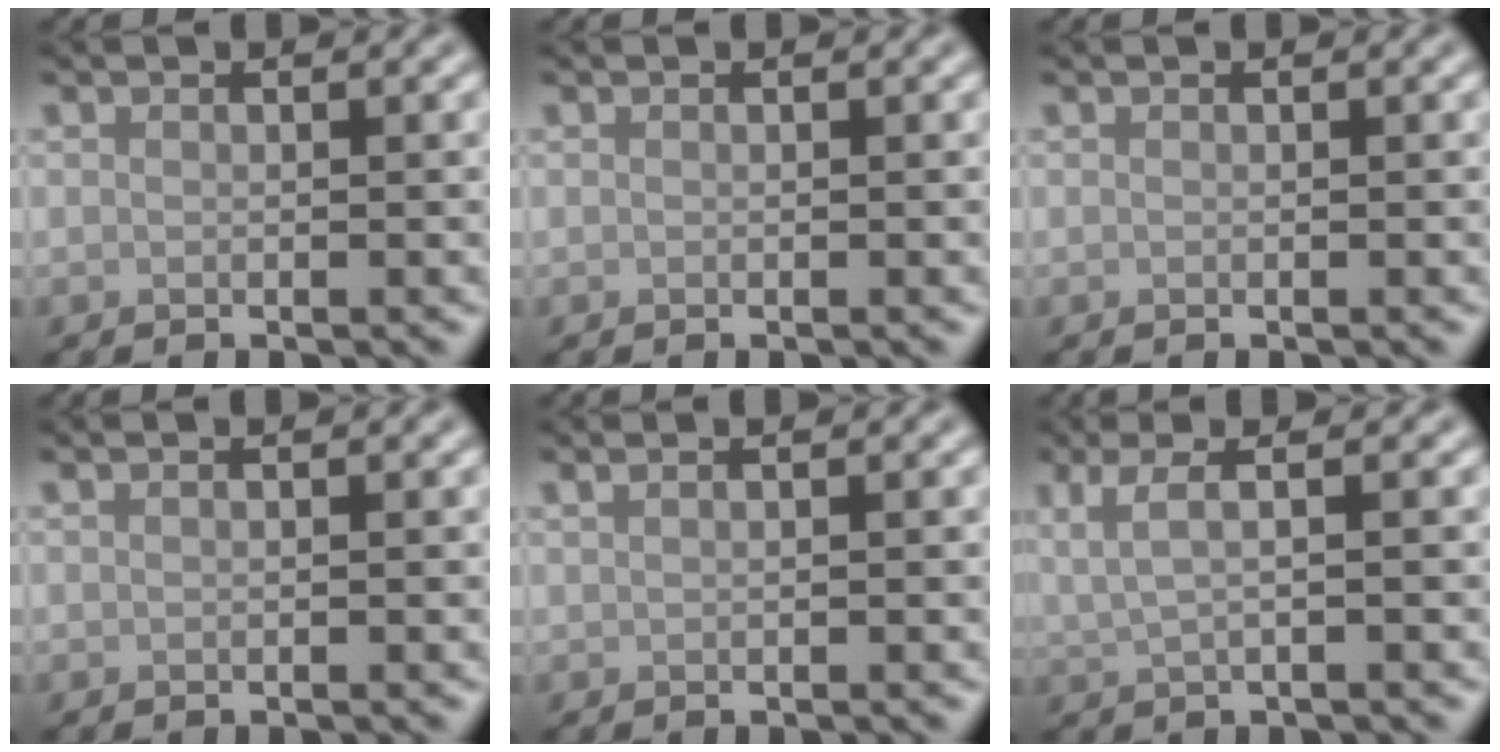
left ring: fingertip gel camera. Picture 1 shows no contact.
{"total": 0.0}
{"total": 0.0}
{"total": 0.7, "force": [0.4, 0.3, 0.5], "torque": [-0.008, 0.004, 0.004]}
{"total": 1.6, "force": [1.0, 0.8, 1.0], "torque": [-0.012, -0.002, 0.006]}
{"total": 2.8, "force": [1.2, 0.8, 2.3], "torque": [-0.047, -0.001, 0.019]}